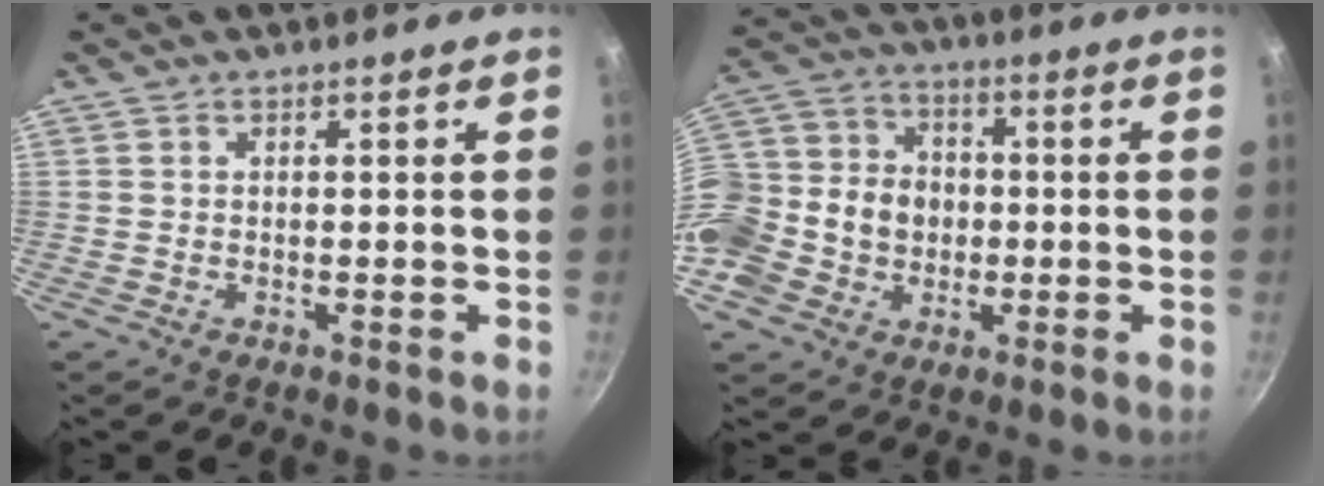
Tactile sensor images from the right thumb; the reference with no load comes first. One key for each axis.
{"total": 18.7, "fx": -3.0, "fy": 16.1, "fz": 9.0, "tx": -0.184, "ty": 0.041, "tz": -0.051}